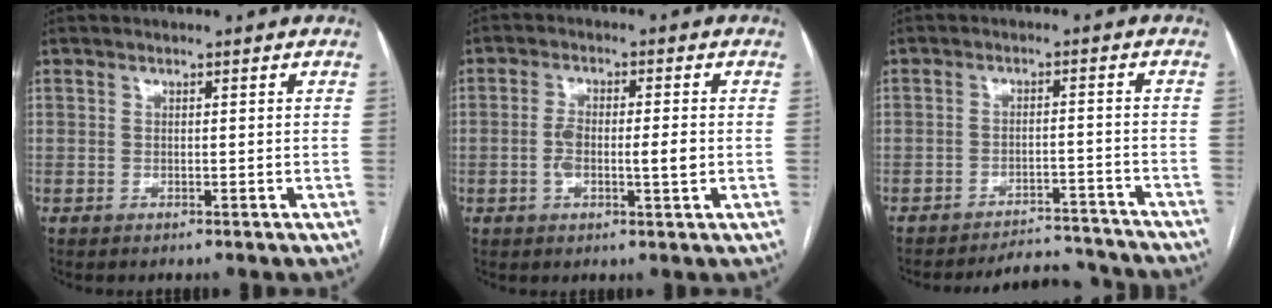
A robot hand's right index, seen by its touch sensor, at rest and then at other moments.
{"total": 5.4, "force": [-0.7, 1.4, 5.1], "torque": [-0.098, 0.006, -0.012]}
{"total": 9.4, "force": [-9.3, 1.3, 0.3], "torque": [0.007, 0.014, -0.122]}